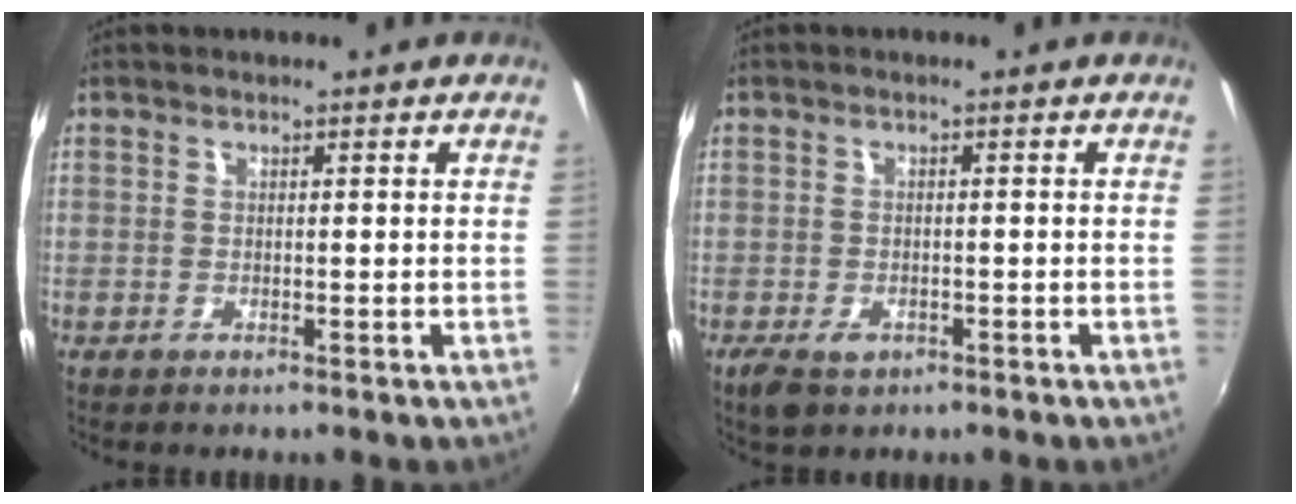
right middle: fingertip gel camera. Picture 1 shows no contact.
{"total": 4.1, "force": [-2.4, 2.4, 2.4], "torque": [-0.057, -0.014, -0.041]}